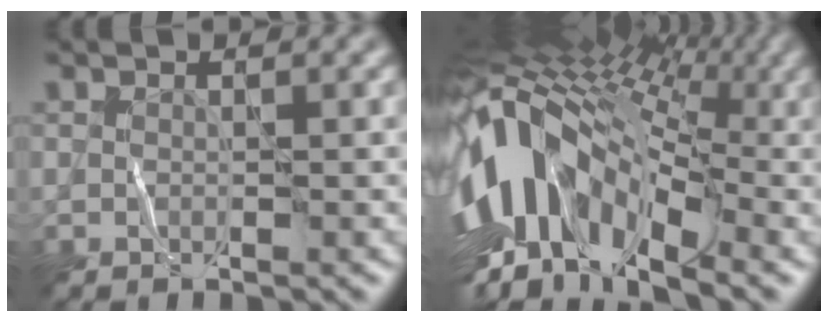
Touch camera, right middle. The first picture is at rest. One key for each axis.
{"total": 14.9, "fx": -1.3, "fy": 7.5, "fz": 12.9, "tx": -0.246, "ty": 0.035, "tz": -0.033}